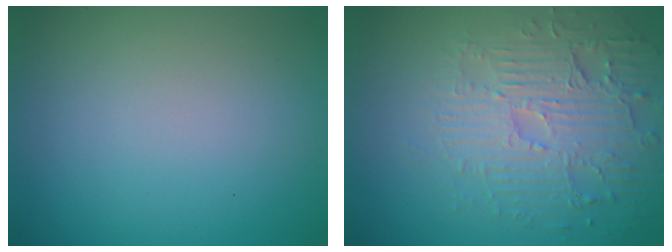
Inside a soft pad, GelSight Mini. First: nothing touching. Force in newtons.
{"total": 4.4, "press": 4.0, "slide": 1.8}